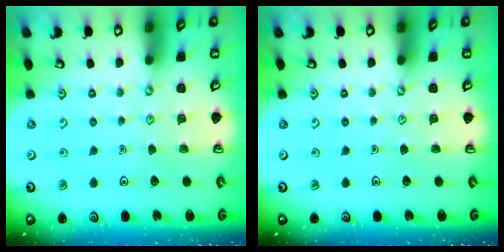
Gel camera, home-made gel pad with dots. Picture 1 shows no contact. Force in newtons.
{"total": 0.0}